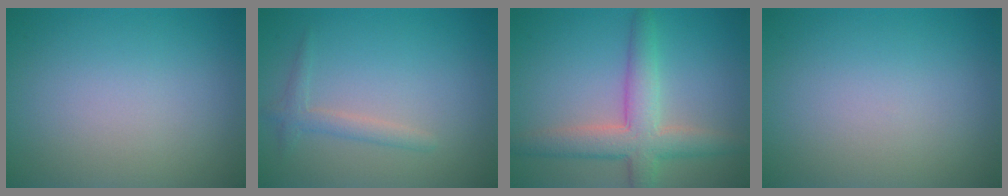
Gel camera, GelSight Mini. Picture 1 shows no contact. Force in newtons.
{"total": 1.6, "press": 1.6, "slide": 0.1}
{"total": 5.2, "press": 5.2, "slide": 0.3}
{"total": 0.0}